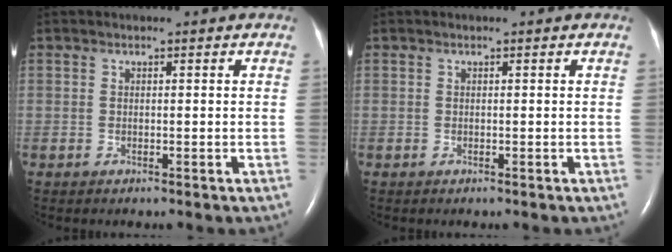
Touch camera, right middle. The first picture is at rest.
{"total": 0.0}